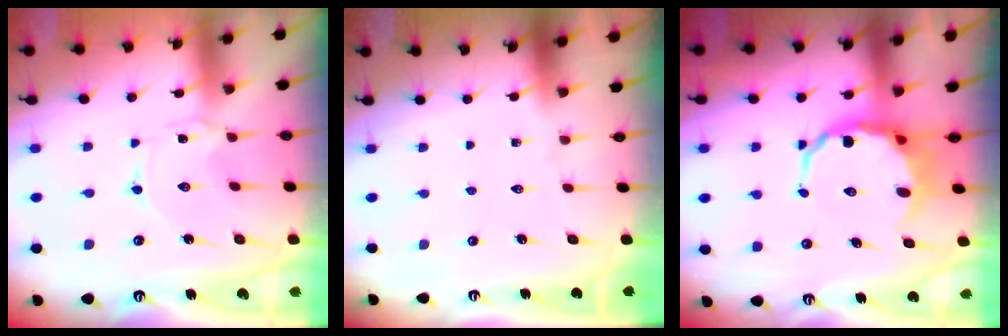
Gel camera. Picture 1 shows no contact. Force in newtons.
{"total": 0.0}
{"total": 8.3, "press": 7.9, "slide": 2.5}